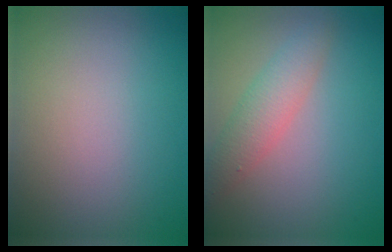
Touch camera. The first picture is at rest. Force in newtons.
{"total": 3.0, "press": 3.0, "slide": 0.1}